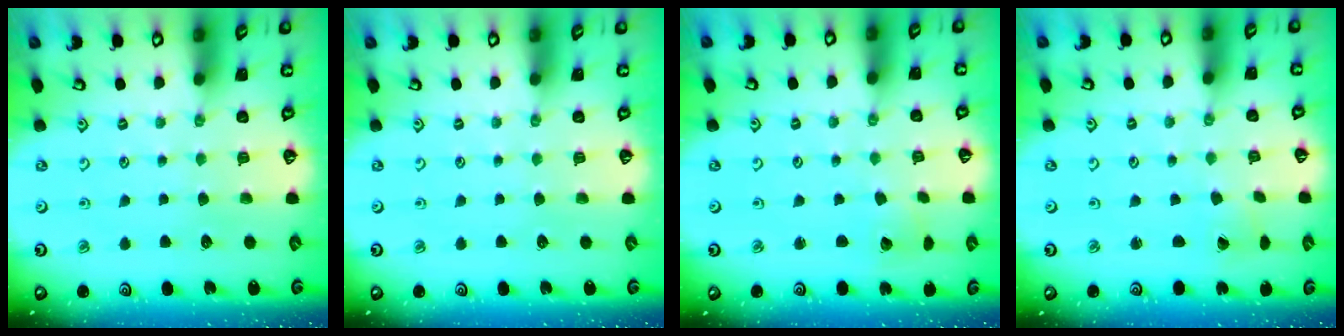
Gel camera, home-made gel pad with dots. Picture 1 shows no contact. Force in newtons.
{"total": 0.0}
{"total": 2.3, "press": 2.3, "slide": 0.3}
{"total": 0.7, "press": 0.7, "slide": 0.0}